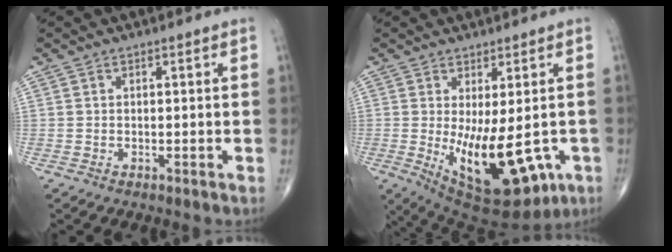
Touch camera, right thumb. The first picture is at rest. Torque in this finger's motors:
{"motor_torque": [0.40, 1.94, 0.09, -0.11, 0.11]}